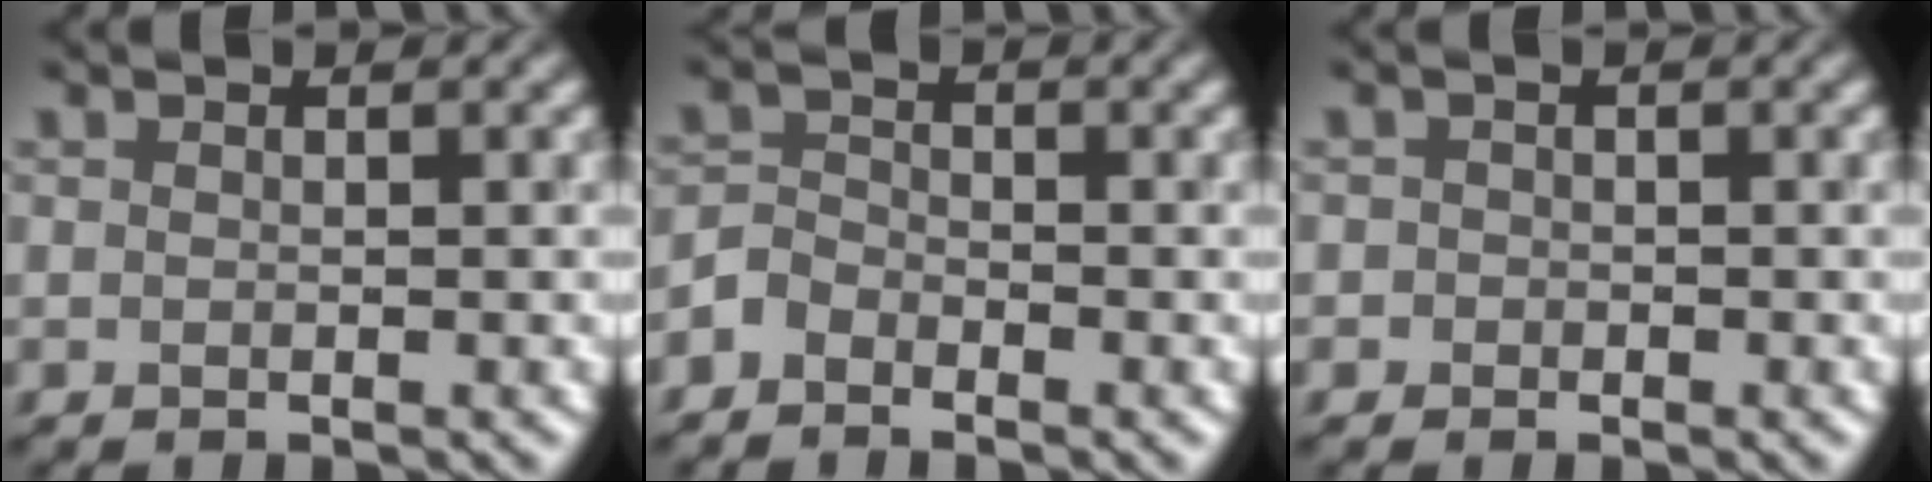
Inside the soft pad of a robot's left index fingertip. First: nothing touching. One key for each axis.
{"total": 1.8, "fx": -1.4, "fy": 1.0, "fz": 0.3, "tx": -0.005, "ty": 0.009, "tz": -0.038}
{"total": 0.9, "fx": -0.1, "fy": 0.9, "fz": -0.1, "tx": 0.019, "ty": 0.003, "tz": -0.009}